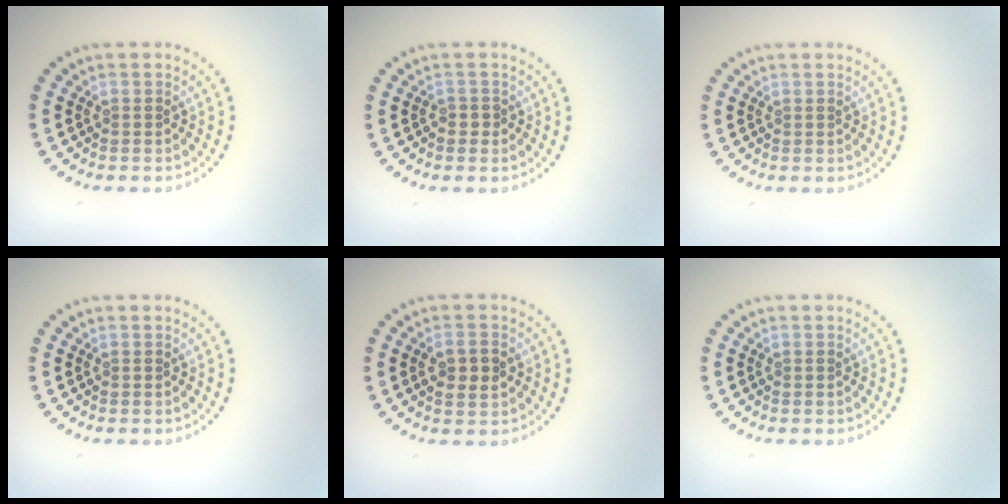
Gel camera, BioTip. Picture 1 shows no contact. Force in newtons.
{"total": 0.6, "press": 0.5, "slide": 0.3}
{"total": 0.0}
{"total": 0.0}
{"total": 2.7, "press": 2.7, "slide": 0.3}
{"total": 0.0}